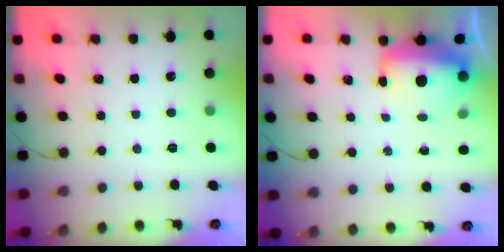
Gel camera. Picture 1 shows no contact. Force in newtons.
{"total": 10.9, "press": 10.4, "slide": 3.2}